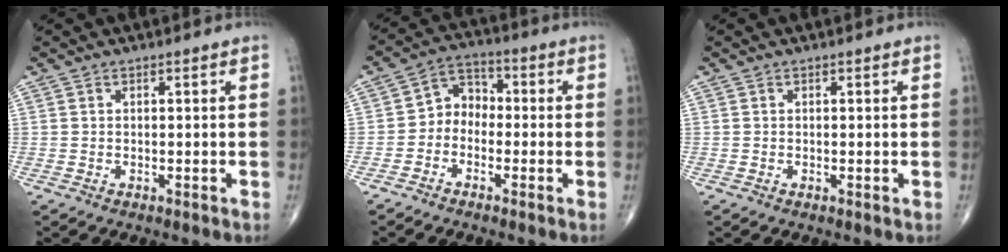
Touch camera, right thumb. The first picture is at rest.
{"total": 5.8, "force": [-1.6, 4.7, 3.1], "torque": [-0.021, 0.030, -0.047]}
{"total": 0.0}